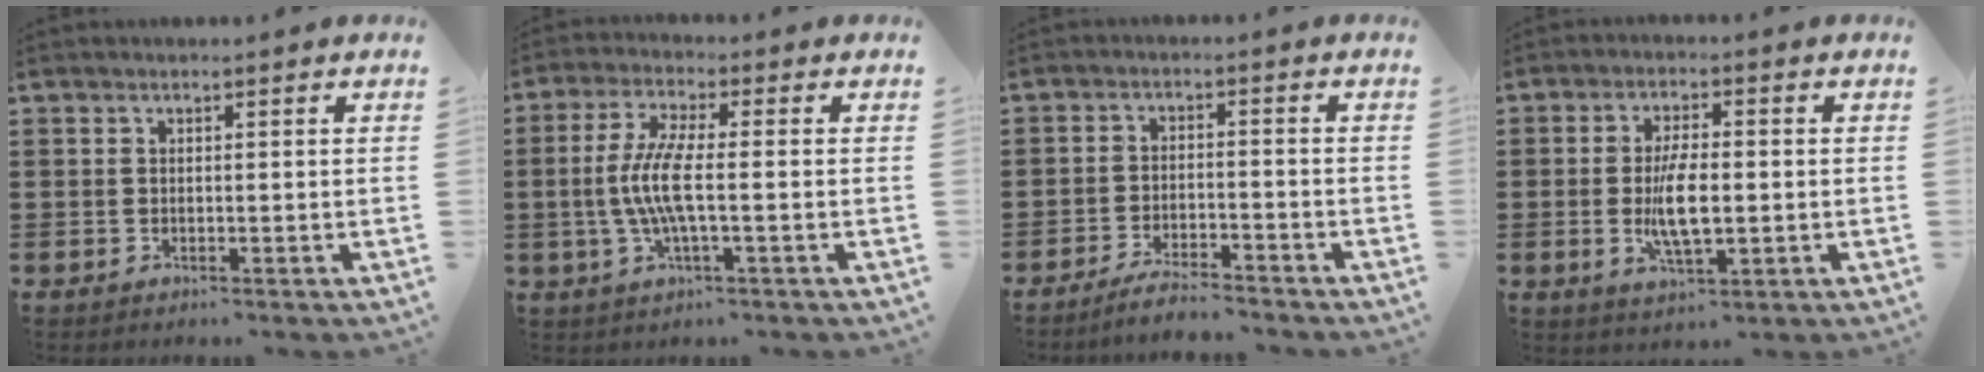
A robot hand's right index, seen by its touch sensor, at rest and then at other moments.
{"total": 7.2, "force": [-1.0, 1.4, 6.9], "torque": [-0.159, -0.014, -0.029]}
{"total": 3.9, "force": [-3.7, 0.0, 1.2], "torque": [-0.030, -0.001, -0.077]}
{"total": 7.3, "force": [-0.9, 2.7, 6.7], "torque": [-0.144, -0.007, -0.022]}